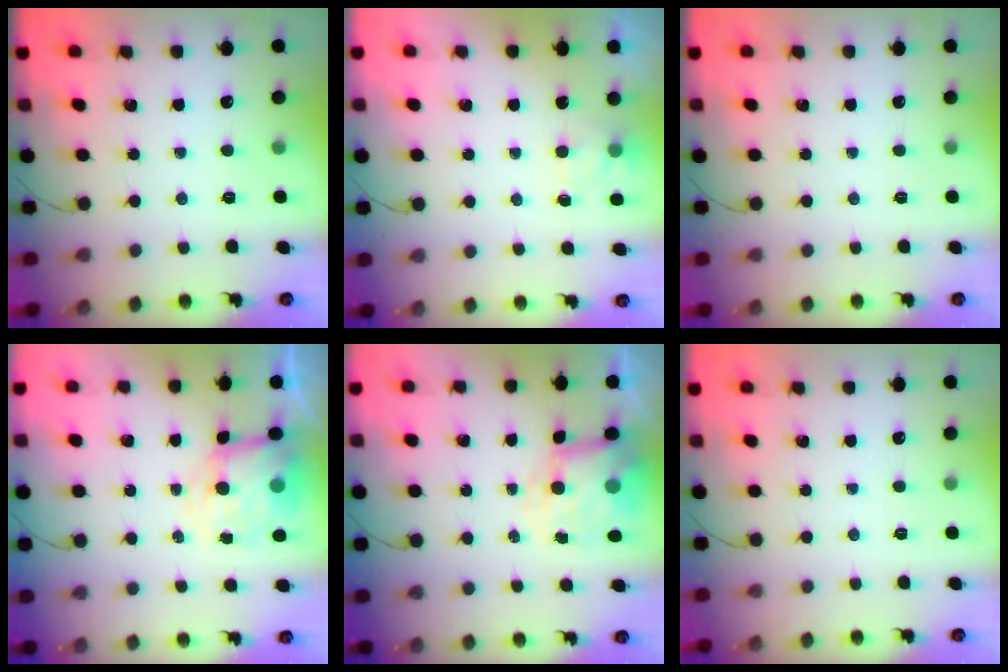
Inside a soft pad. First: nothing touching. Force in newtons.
{"total": 2.4, "press": 2.0, "slide": 1.4}
{"total": 0.0}
{"total": 7.5, "press": 7.3, "slide": 1.8}
{"total": 7.6, "press": 7.4, "slide": 1.7}
{"total": 0.0}